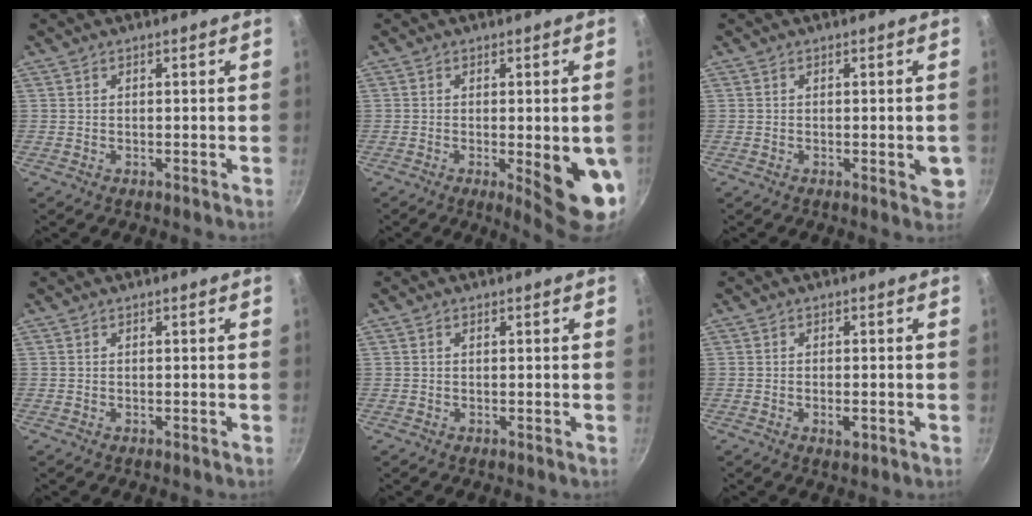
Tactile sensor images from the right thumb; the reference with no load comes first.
{"total": 11.7, "force": [-2.3, 3.0, 11.0], "torque": [-0.120, -0.007, -0.020]}
{"total": 3.5, "force": [-0.7, 1.3, 3.2], "torque": [-0.030, -0.004, -0.010]}
{"total": 0.0}
{"total": 0.5, "force": [0.2, 0.3, 0.4], "torque": [-0.007, 0.003, 0.003]}
{"total": 2.4, "force": [-0.8, 1.1, 2.0], "torque": [-0.037, -0.001, -0.013]}